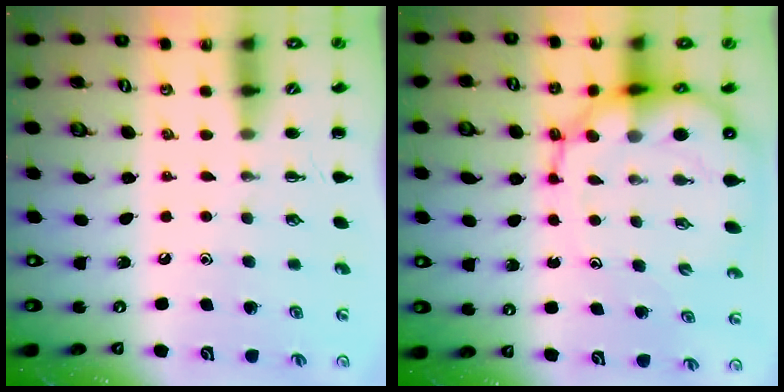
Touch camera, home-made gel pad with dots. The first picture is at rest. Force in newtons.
{"total": 13.1, "press": 12.6, "slide": 3.8}